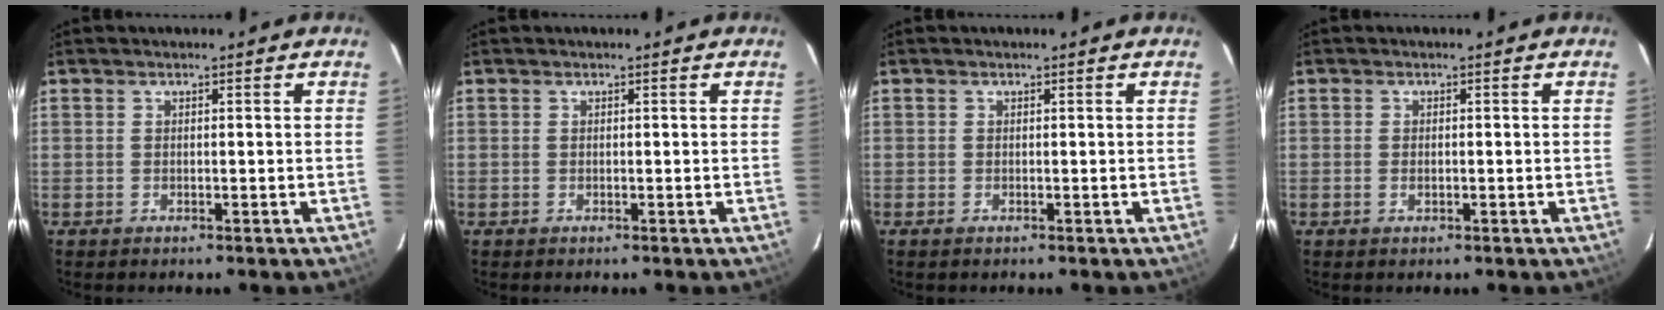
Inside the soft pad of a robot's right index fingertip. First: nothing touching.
{"total": 0.0}
{"total": 0.0}
{"total": 1.1, "force": [-0.4, 0.7, 0.8], "torque": [-0.014, 0.001, -0.006]}